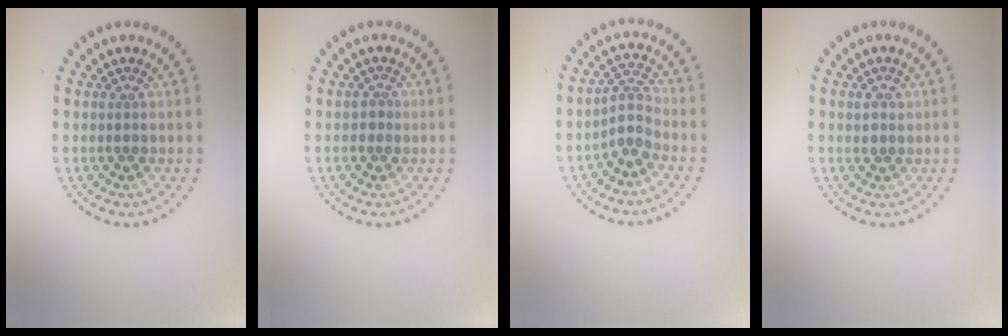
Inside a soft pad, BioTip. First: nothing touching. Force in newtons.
{"total": 1.0, "press": 0.8, "slide": 0.5}
{"total": 2.3, "press": 1.6, "slide": 1.6}
{"total": 1.3, "press": 1.2, "slide": 0.5}